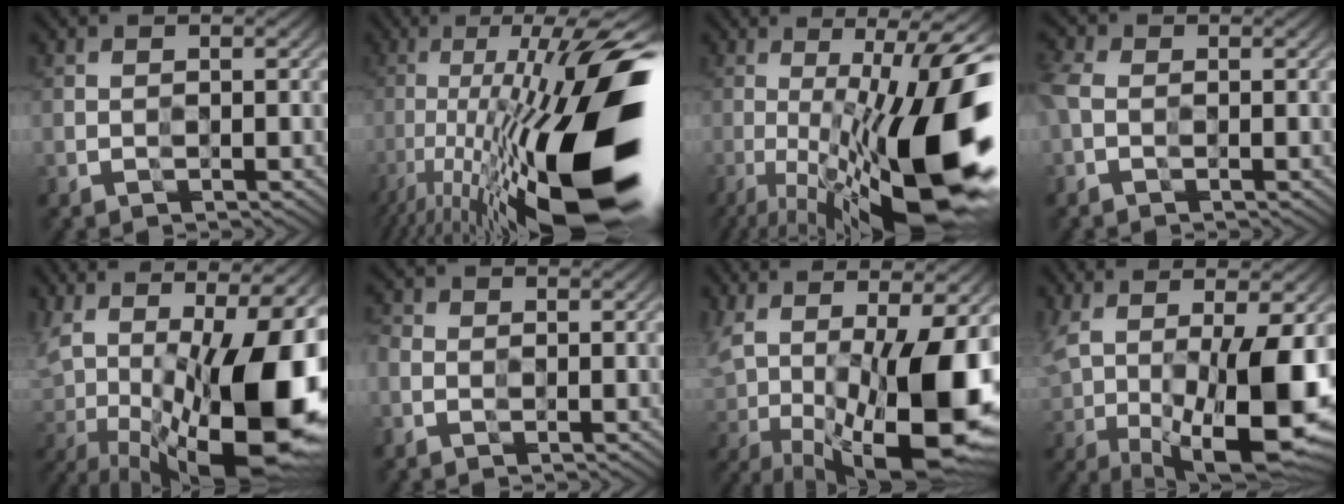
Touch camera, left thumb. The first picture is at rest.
{"total": 20.0, "force": [-6.7, 5.6, 18.0], "torque": [-0.306, 0.020, -0.120]}
{"total": 18.6, "force": [-4.4, 5.0, 17.4], "torque": [-0.235, 0.007, -0.070]}
{"total": 4.3, "force": [-0.7, 2.4, 3.4], "torque": [-0.085, -0.004, -0.020]}
{"total": 19.5, "force": [1.2, 9.1, 17.2], "torque": [-0.268, -0.001, 0.027]}
{"total": 2.3, "force": [-0.8, 1.6, 1.5], "torque": [-0.029, -0.007, -0.018]}
{"total": 16.9, "force": [0.1, 7.2, 15.3], "torque": [-0.253, -0.014, 0.025]}
{"total": 15.2, "force": [-0.2, 6.1, 13.9], "torque": [-0.235, -0.010, 0.021]}